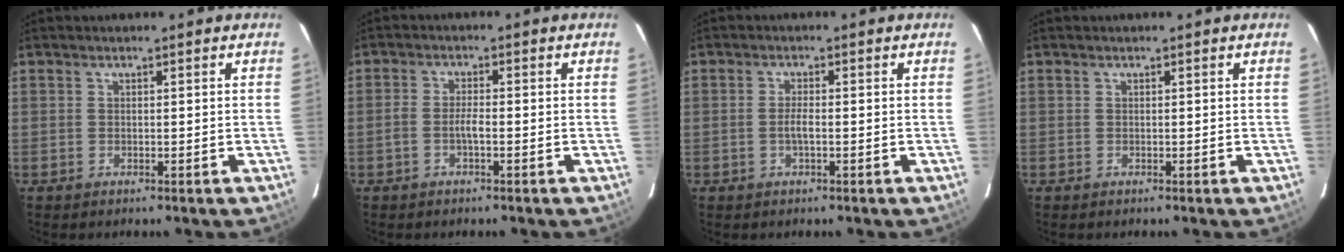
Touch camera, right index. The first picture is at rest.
{"total": 2.3, "force": [-1.0, 0.5, 2.1], "torque": [-0.048, 0.005, -0.021]}
{"total": 2.0, "force": [-0.6, 0.4, 1.9], "torque": [-0.038, -0.001, -0.011]}
{"total": 0.0}